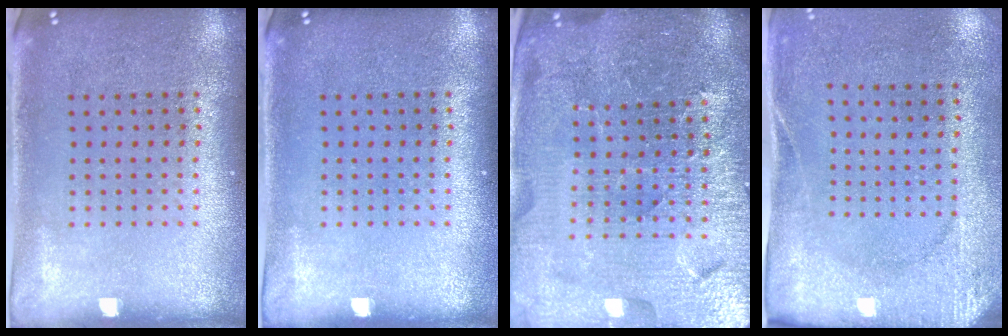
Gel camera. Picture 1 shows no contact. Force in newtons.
{"total": 0.0}
{"total": 5.4, "press": 4.9, "slide": 2.2}
{"total": 2.7, "press": 2.1, "slide": 1.6}